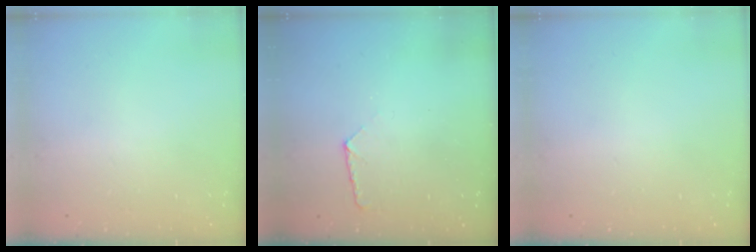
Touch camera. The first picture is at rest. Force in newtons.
{"total": 5.5, "press": 5.4, "slide": 0.5}
{"total": 0.0}